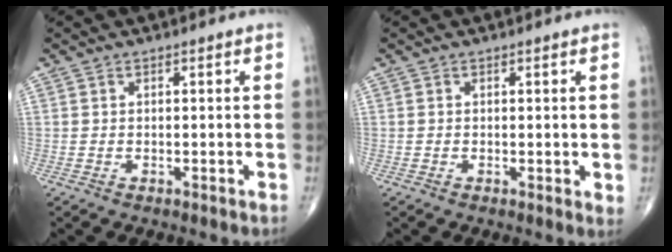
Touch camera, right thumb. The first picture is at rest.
{"total": 1.5, "force": [0.2, 0.5, 1.4], "torque": [-0.021, -0.007, -0.001]}